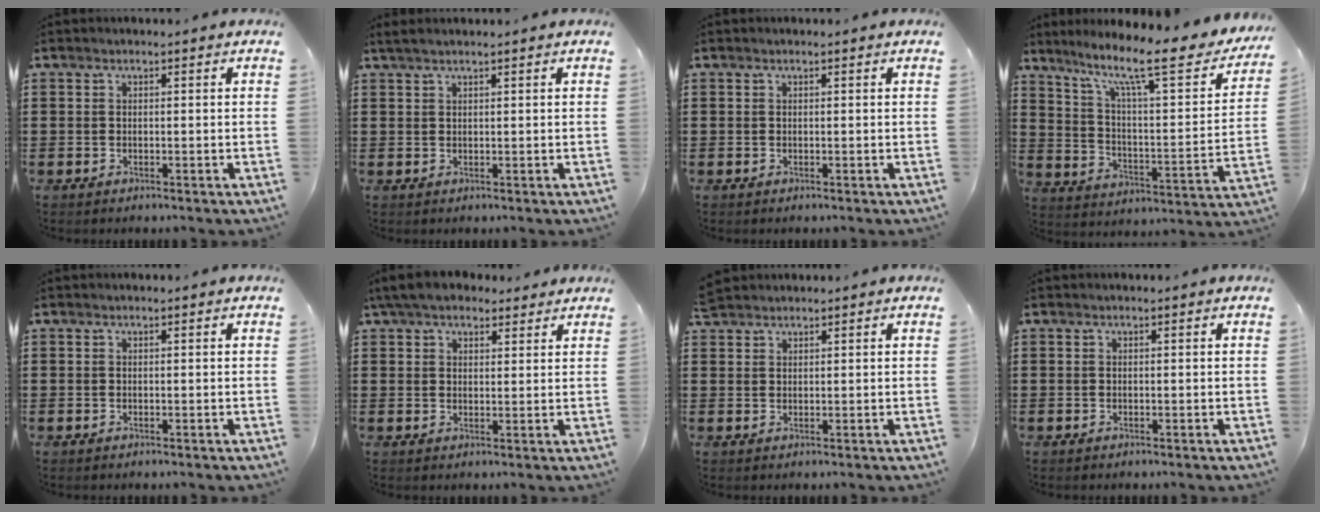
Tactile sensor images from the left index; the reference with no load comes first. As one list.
[{"total": 1.5, "force": [1.1, 0.0, 0.9], "torque": [-0.019, -0.001, 0.022]}, {"total": 0.0}, {"total": 13.3, "force": [10.0, 1.9, 8.6], "torque": [-0.169, -0.062, 0.156]}, {"total": 0.0}, {"total": 5.6, "force": [4.7, 2.2, 2.1], "torque": [-0.057, -0.002, 0.089]}, {"total": 2.0, "force": [1.9, 0.6, 0.2], "torque": [-0.008, 0.003, 0.038]}, {"total": 0.0}]